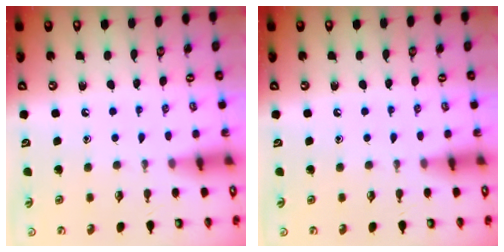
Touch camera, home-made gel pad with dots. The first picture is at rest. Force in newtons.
{"total": 0.0}